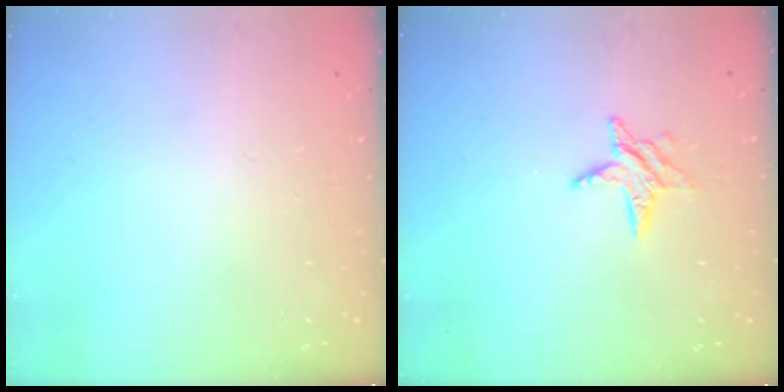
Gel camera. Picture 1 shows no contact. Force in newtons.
{"total": 6.2, "press": 6.2, "slide": 0.5}